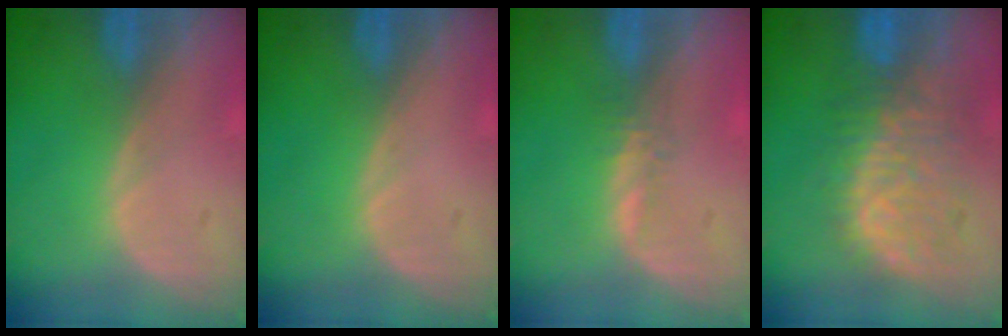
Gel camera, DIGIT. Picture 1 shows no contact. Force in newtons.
{"total": 0.0}
{"total": 1.3, "press": 1.2, "slide": 0.5}
{"total": 10.3, "press": 9.4, "slide": 4.3}